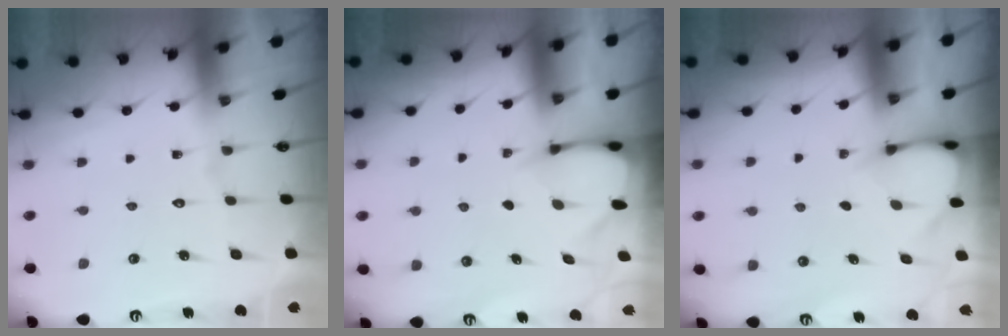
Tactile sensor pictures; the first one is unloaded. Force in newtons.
{"total": 2.4, "press": 2.4, "slide": 0.3}
{"total": 3.1, "press": 3.1, "slide": 0.2}